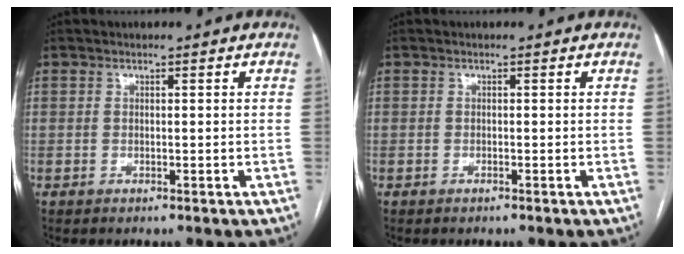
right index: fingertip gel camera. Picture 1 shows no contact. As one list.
[{"total": 0.0}]